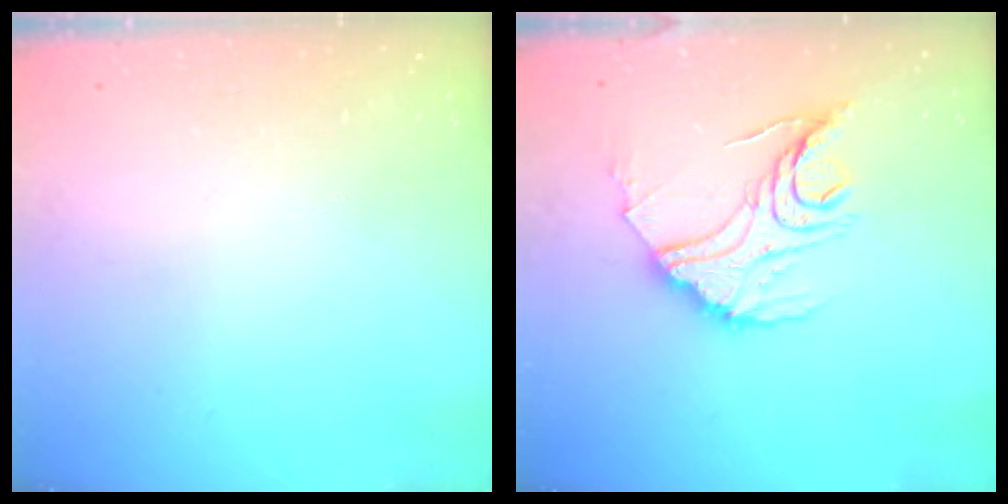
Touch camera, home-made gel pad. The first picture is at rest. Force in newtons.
{"total": 16.6, "press": 16.6, "slide": 1.3}